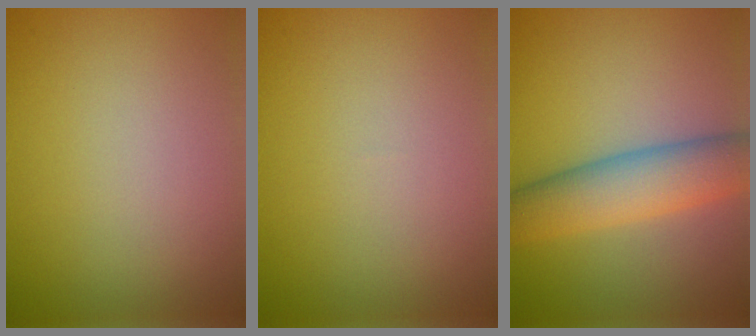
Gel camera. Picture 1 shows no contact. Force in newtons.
{"total": 0.0}
{"total": 6.3, "press": 6.3, "slide": 0.1}